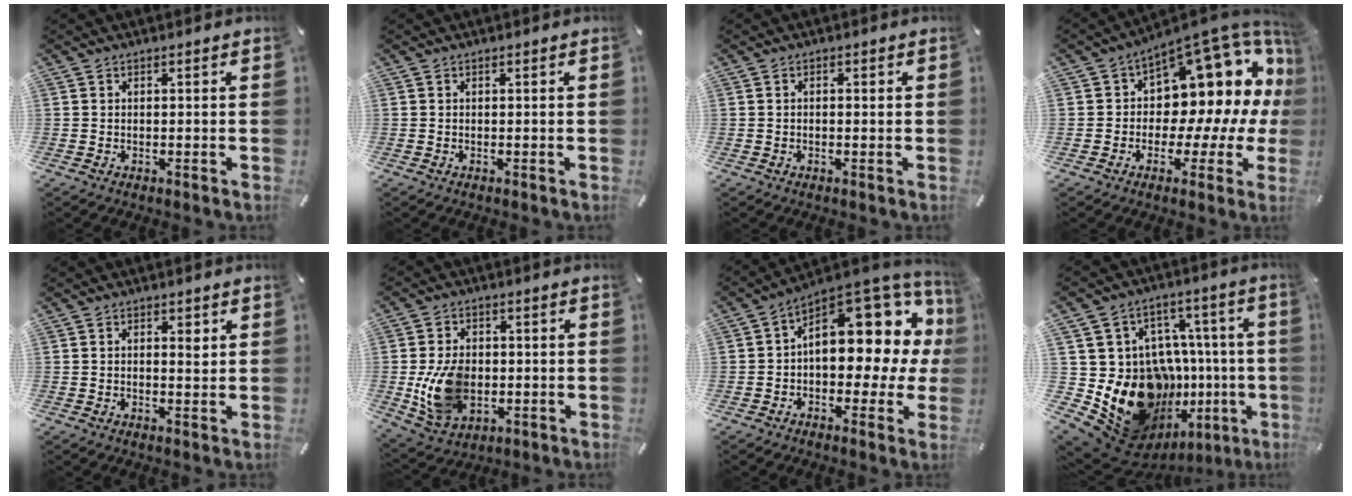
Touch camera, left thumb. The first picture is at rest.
{"total": 0.0}
{"total": 0.8, "force": [-0.2, 0.4, 0.7], "torque": [-0.014, 0.001, -0.004]}
{"total": 14.4, "force": [7.3, 8.9, 8.7], "torque": [-0.106, -0.090, 0.123]}
{"total": 2.4, "force": [0.6, 1.3, 2.0], "torque": [-0.017, -0.005, 0.004]}
{"total": 12.6, "force": [-1.7, 9.3, 8.3], "torque": [-0.159, 0.000, -0.025]}
{"total": 18.3, "force": [6.0, 9.9, 14.1], "torque": [-0.167, -0.062, 0.098]}
{"total": 23.4, "force": [-8.1, 17.2, 13.6], "torque": [-0.220, 0.010, -0.082]}